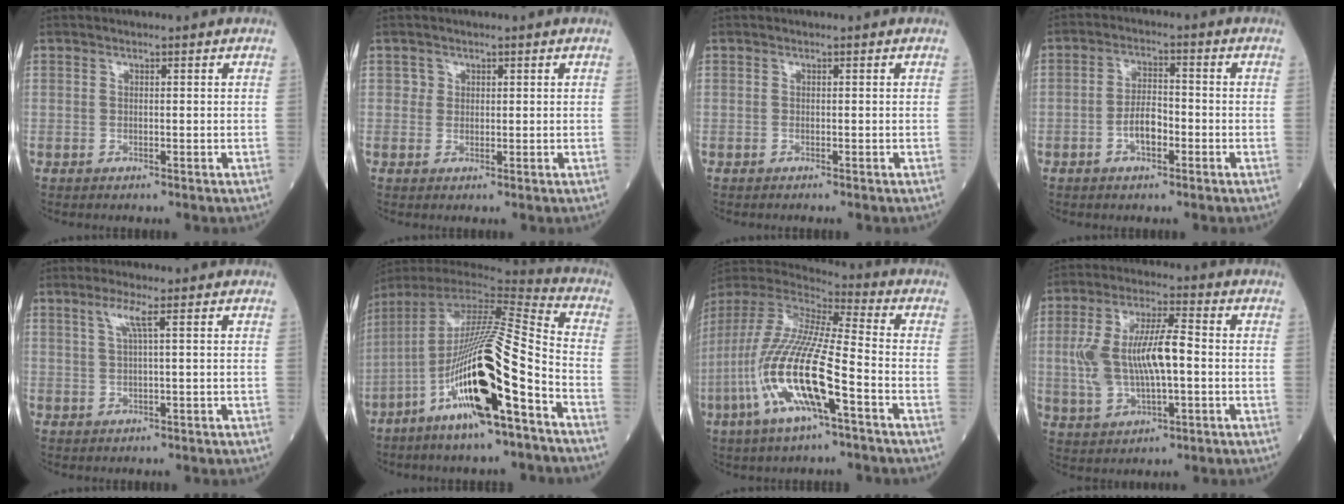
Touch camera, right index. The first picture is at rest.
{"total": 1.2, "force": [0.4, 1.1, 0.0], "torque": [0.010, 0.001, 0.001]}
{"total": 0.0}
{"total": 4.5, "force": [-1.8, 1.9, 3.7], "torque": [-0.072, 0.009, -0.036]}
{"total": 2.6, "force": [1.1, -0.4, 2.3], "torque": [-0.055, 0.004, 0.023]}
{"total": 20.5, "force": [-8.6, 1.5, 18.5], "torque": [-0.351, -0.022, -0.158]}
{"total": 19.0, "force": [-6.9, 2.6, 17.5], "torque": [-0.386, -0.026, -0.135]}
{"total": 12.1, "force": [-0.2, 4.2, 11.3], "torque": [-0.237, 0.021, 0.001]}